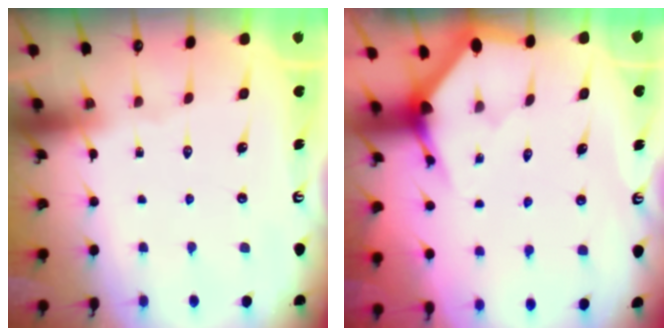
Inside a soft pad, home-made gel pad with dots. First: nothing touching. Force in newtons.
{"total": 3.5, "press": 3.5, "slide": 0.1}